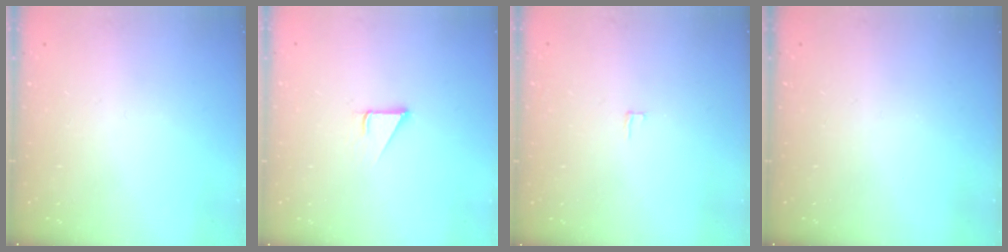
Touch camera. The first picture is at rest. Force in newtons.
{"total": 1.6, "press": 1.6, "slide": 0.2}
{"total": 2.0, "press": 2.0, "slide": 0.2}
{"total": 0.0}